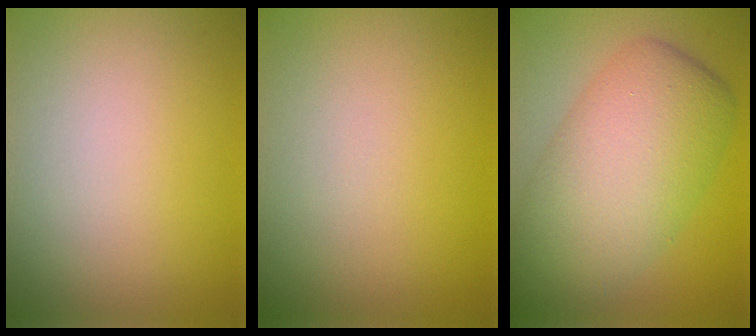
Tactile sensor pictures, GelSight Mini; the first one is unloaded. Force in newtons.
{"total": 0.0}
{"total": 9.2, "press": 9.2, "slide": 0.4}